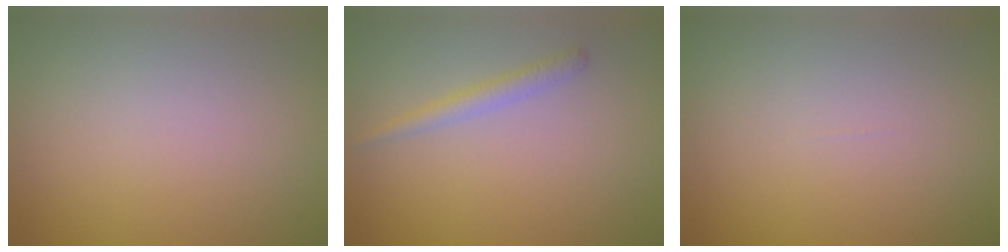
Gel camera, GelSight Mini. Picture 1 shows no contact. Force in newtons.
{"total": 1.5, "press": 1.5, "slide": 0.1}
{"total": 0.0}